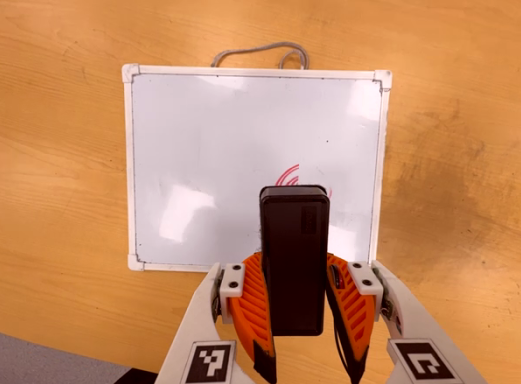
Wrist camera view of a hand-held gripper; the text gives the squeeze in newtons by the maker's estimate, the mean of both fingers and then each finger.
{"total": 7.5, "left": 6.7, "right": 8.3}